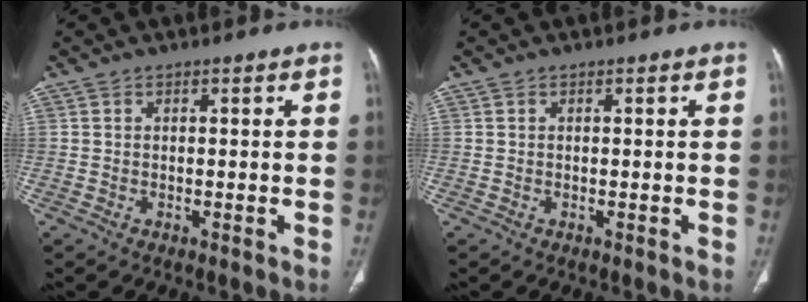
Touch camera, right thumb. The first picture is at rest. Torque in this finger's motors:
{"motor_torque": [-0.01, 0.00, -0.09, -0.07, 0.03]}